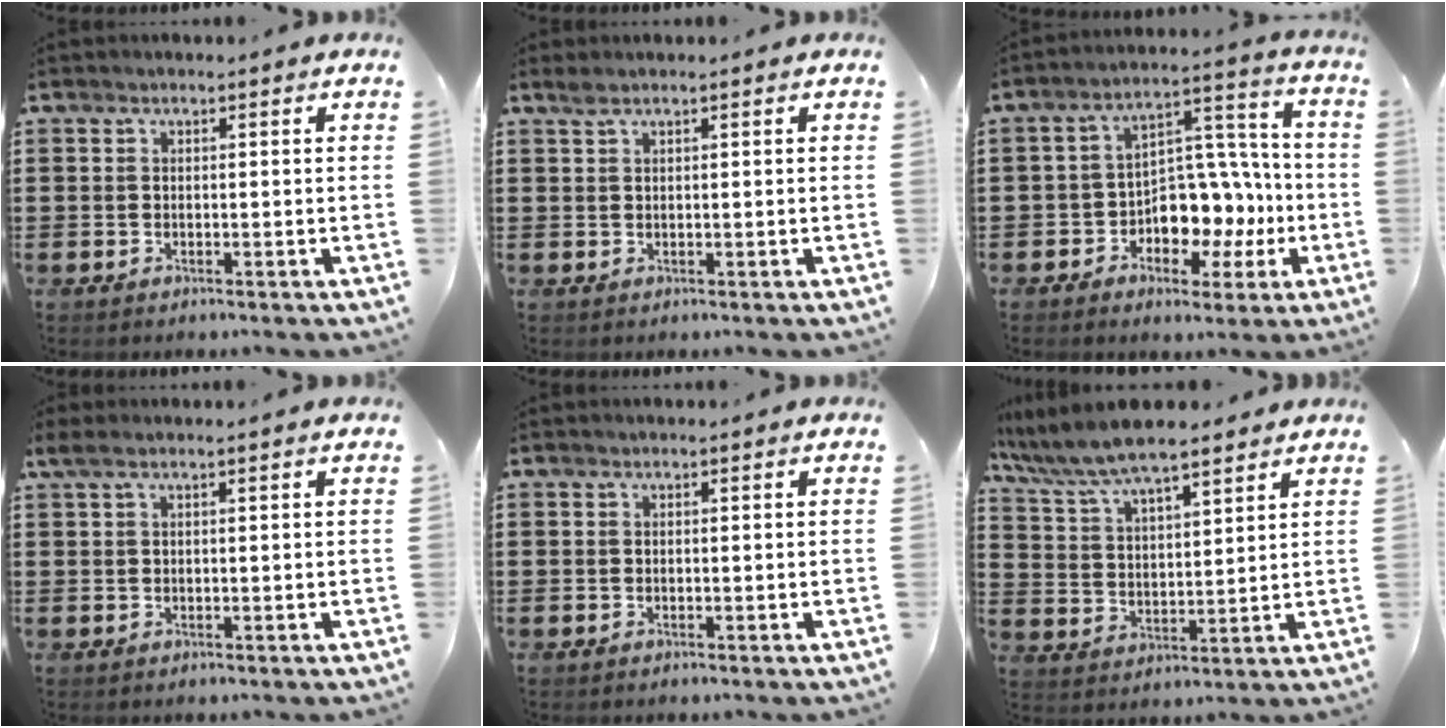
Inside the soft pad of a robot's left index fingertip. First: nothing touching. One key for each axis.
{"total": 0.9, "fx": 0.6, "fy": 0.1, "fz": 0.6, "tx": -0.014, "ty": 0.000, "tz": 0.012}
{"total": 8.0, "fx": -1.7, "fy": 6.3, "fz": 4.6, "tx": -0.089, "ty": 0.001, "tz": -0.027}
{"total": 1.1, "fx": 0.5, "fy": 0.0, "fz": 1.0, "tx": -0.021, "ty": -0.001, "tz": 0.009}
{"total": 0.0}
{"total": 7.6, "fx": 6.8, "fy": 1.3, "fz": 3.1, "tx": -0.086, "ty": -0.024, "tz": 0.121}